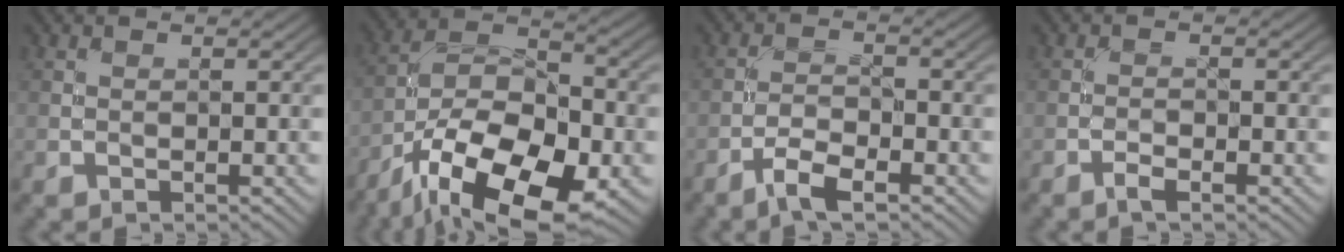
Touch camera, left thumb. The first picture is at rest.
{"total": 17.3, "force": [-9.9, 7.9, 11.7], "torque": [-0.226, -0.017, -0.180]}
{"total": 4.3, "force": [-3.0, 1.2, 2.8], "torque": [-0.060, 0.001, -0.066]}
{"total": 1.6, "force": [-1.2, 0.3, 0.9], "torque": [-0.022, 0.001, -0.028]}